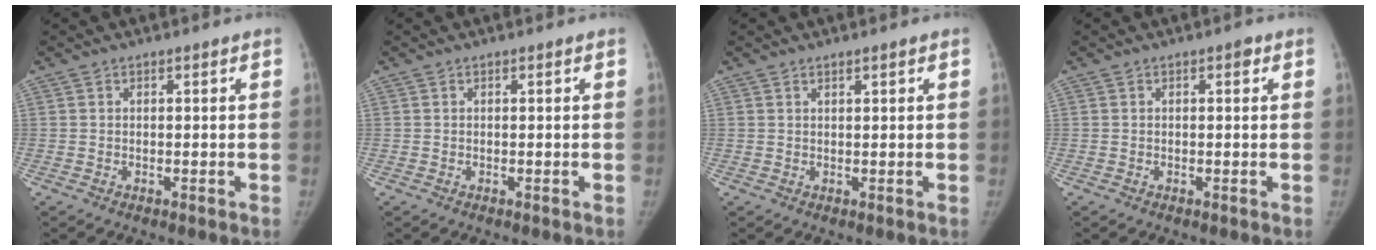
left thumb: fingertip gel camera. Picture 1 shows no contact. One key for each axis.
{"total": 0.0}
{"total": 1.0, "fx": 0.8, "fy": 0.1, "fz": 0.7, "tx": -0.009, "ty": -0.004, "tz": 0.014}
{"total": 1.0, "fx": 0.4, "fy": 0.5, "fz": 0.8, "tx": -0.007, "ty": 0.001, "tz": 0.003}